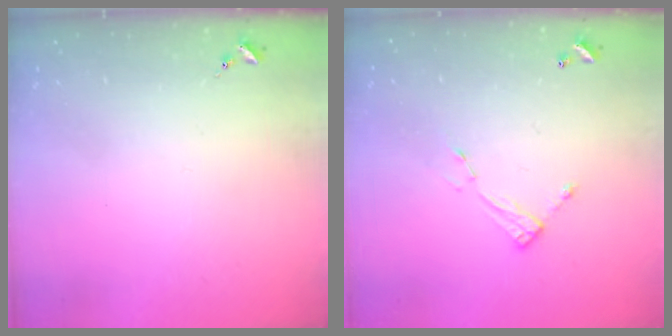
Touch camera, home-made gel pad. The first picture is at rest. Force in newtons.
{"total": 6.6, "press": 6.6, "slide": 0.2}